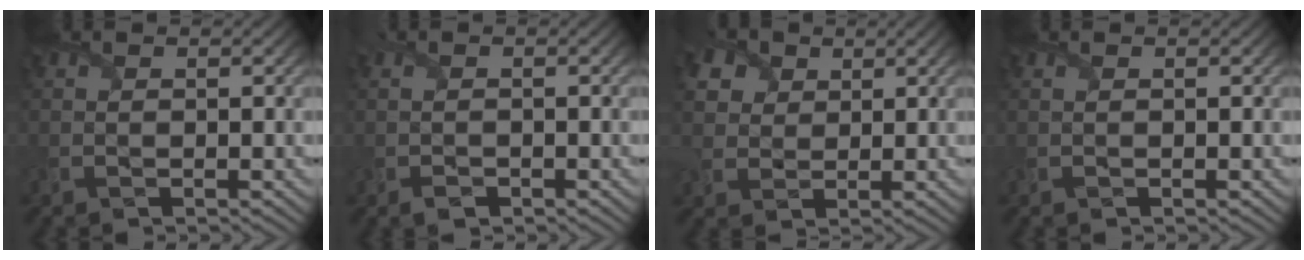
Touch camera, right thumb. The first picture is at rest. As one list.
[{"total": 1.1, "force": [-0.9, 0.5, 0.4], "torque": [-0.013, -0.003, -0.019]}, {"total": 5.9, "force": [2.9, 4.4, 2.6], "torque": [-0.096, 0.019, 0.046]}, {"total": 0.0}]